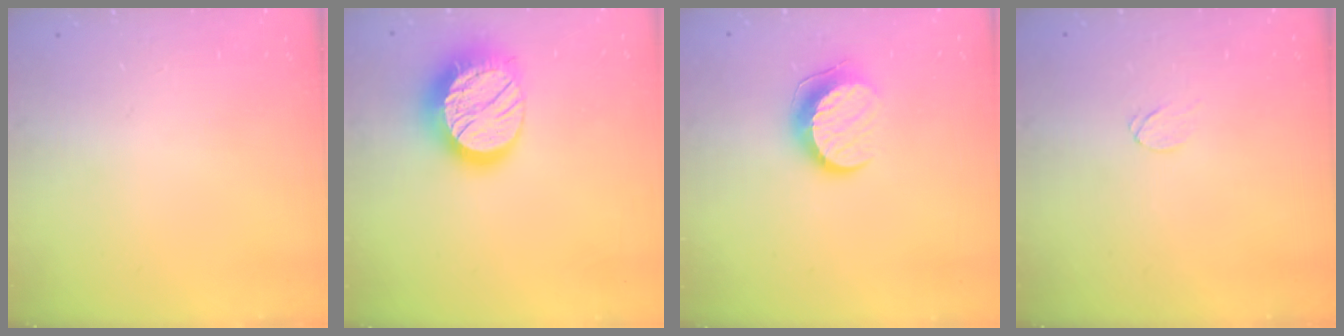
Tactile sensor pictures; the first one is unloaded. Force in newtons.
{"total": 18.1, "press": 18.1, "slide": 1.0}
{"total": 9.7, "press": 9.7, "slide": 0.5}
{"total": 3.4, "press": 3.4, "slide": 0.3}